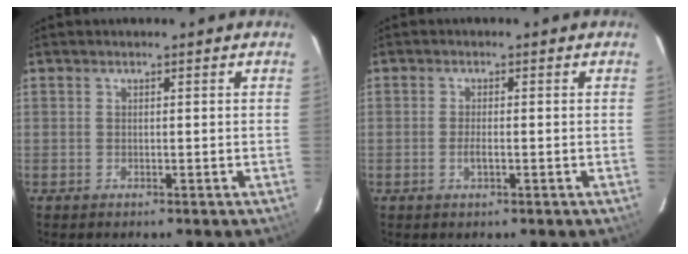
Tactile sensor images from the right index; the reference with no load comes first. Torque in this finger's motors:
{"motor_torque": [0.00, 0.05, 0.10, 0.01]}